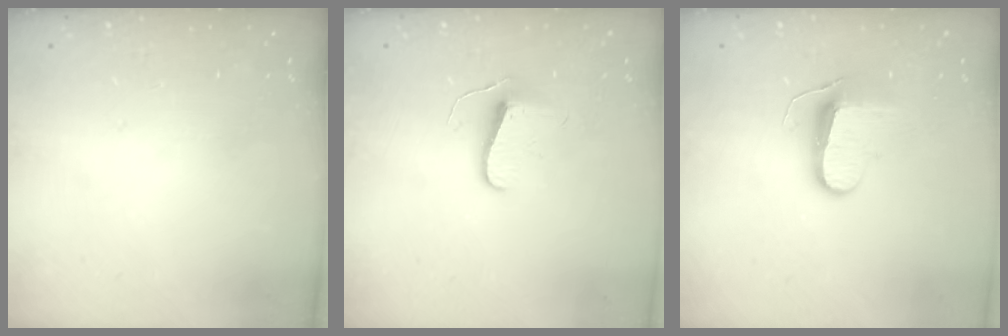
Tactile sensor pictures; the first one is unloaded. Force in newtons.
{"total": 7.1, "press": 7.1, "slide": 0.5}
{"total": 9.5, "press": 9.5, "slide": 0.6}